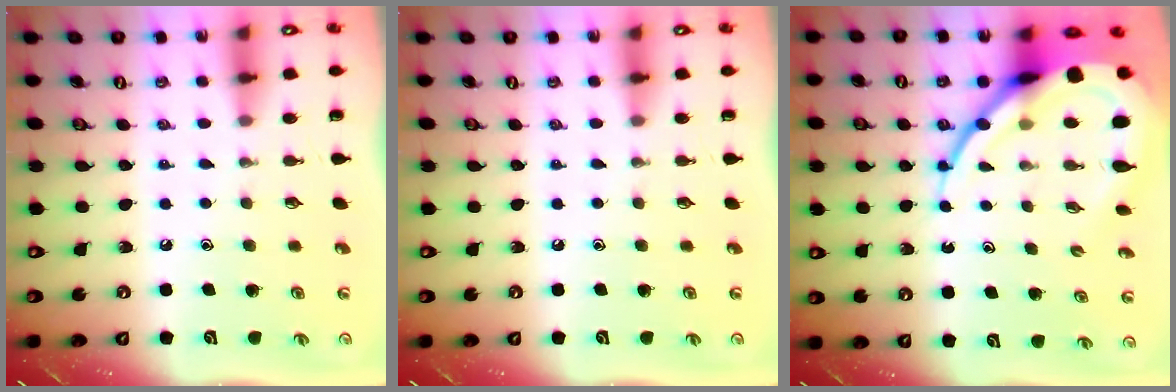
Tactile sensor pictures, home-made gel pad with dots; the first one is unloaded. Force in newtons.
{"total": 0.0}
{"total": 17.0, "press": 16.9, "slide": 1.8}